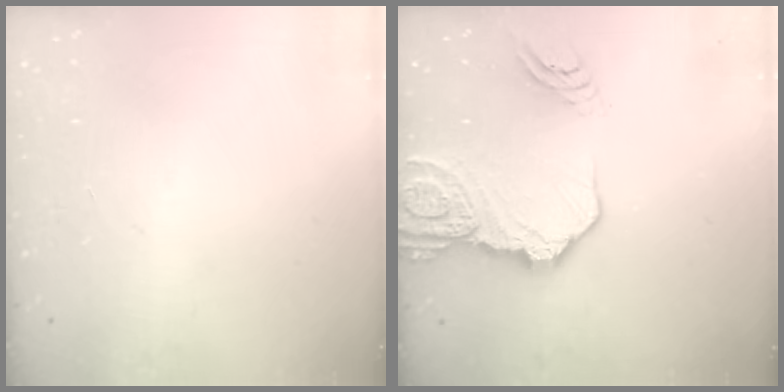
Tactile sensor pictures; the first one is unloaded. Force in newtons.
{"total": 16.7, "press": 16.6, "slide": 1.9}